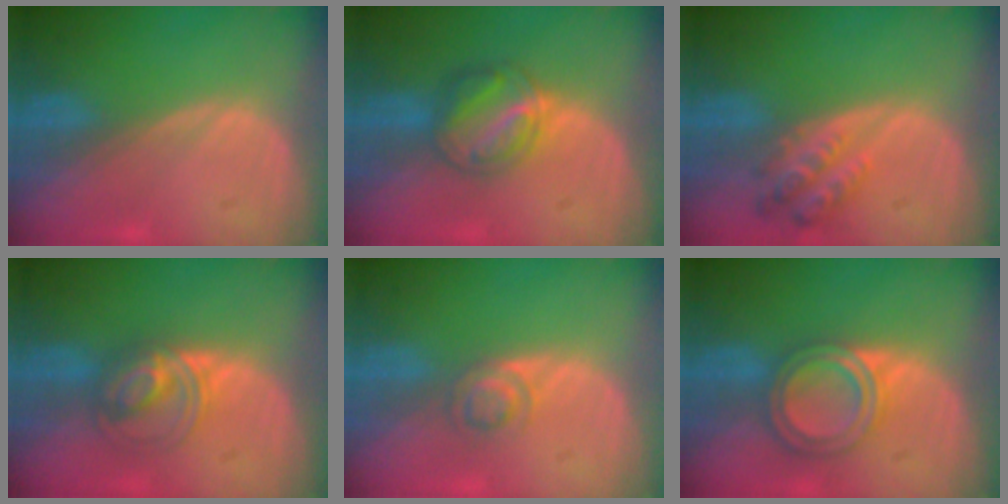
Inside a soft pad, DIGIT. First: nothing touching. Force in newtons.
{"total": 5.8, "press": 5.8, "slide": 0.6}
{"total": 5.4, "press": 5.0, "slide": 2.1}
{"total": 5.5, "press": 5.5, "slide": 0.6}
{"total": 3.0, "press": 2.9, "slide": 0.2}
{"total": 6.5, "press": 5.8, "slide": 2.9}